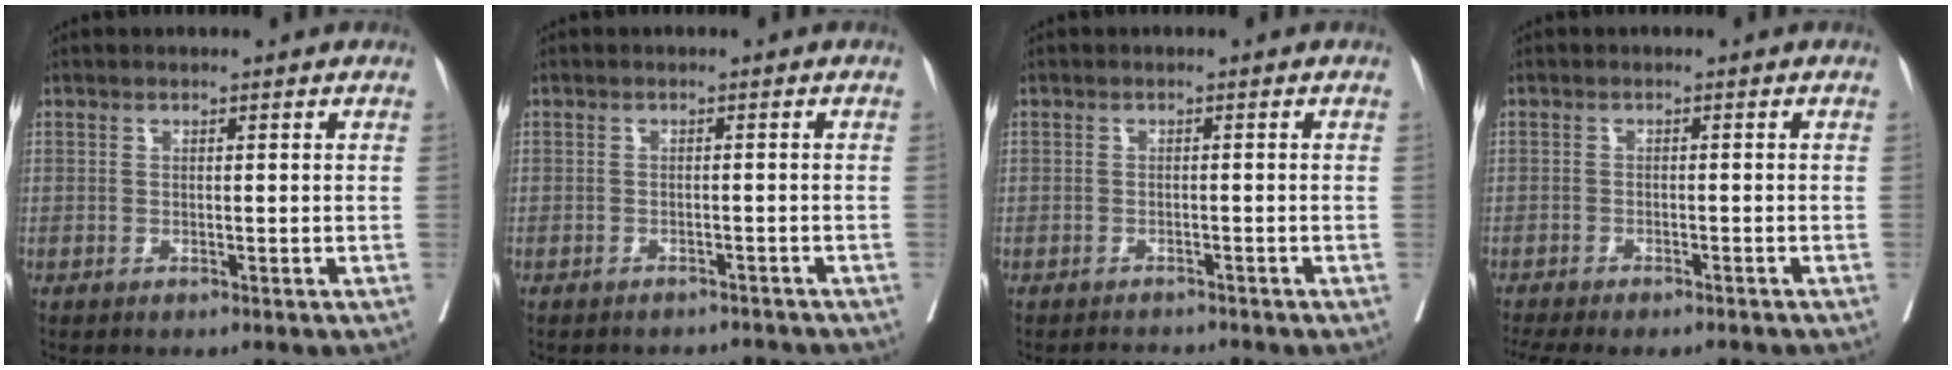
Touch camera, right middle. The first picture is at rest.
{"total": 4.0, "force": [-3.8, 1.3, -0.1], "torque": [0.004, 0.000, -0.047]}
{"total": 1.8, "force": [-1.7, 0.3, -0.1], "torque": [0.000, -0.008, -0.025]}
{"total": 10.4, "force": [-9.1, 2.4, 4.4], "torque": [-0.078, -0.008, -0.124]}